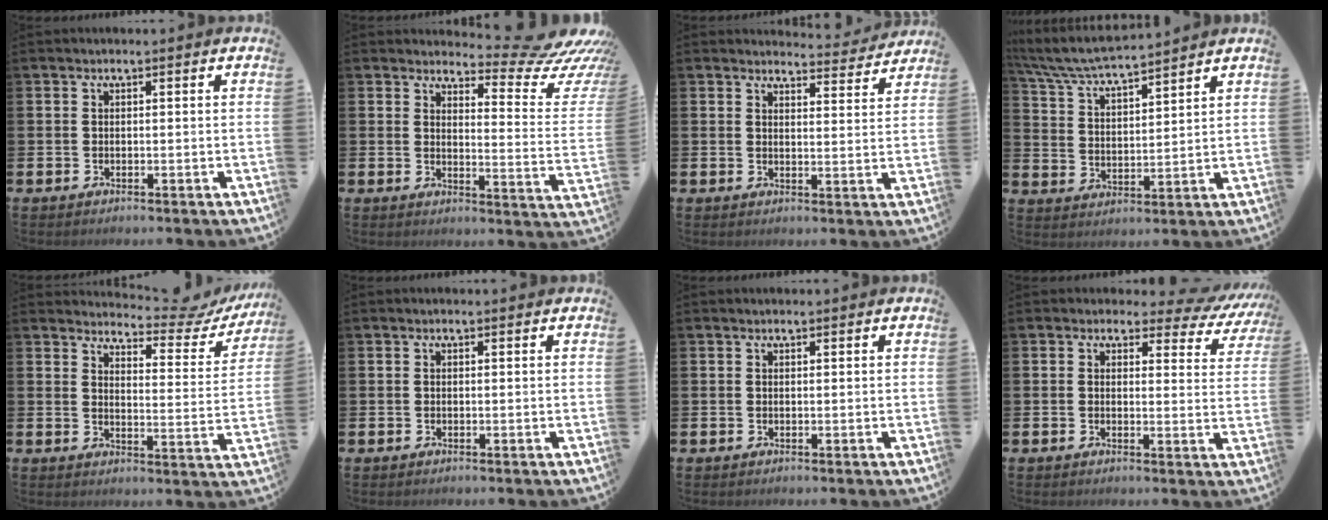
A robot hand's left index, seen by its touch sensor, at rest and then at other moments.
{"total": 6.6, "force": [6.0, 1.4, 2.4], "torque": [-0.033, -0.063, 0.094]}
{"total": 3.9, "force": [3.9, 0.4, 0.1], "torque": [-0.003, -0.030, 0.067]}
{"total": 6.5, "force": [6.2, 0.3, 1.8], "torque": [-0.065, -0.038, 0.109]}
{"total": 5.4, "force": [5.2, 1.0, 1.4], "torque": [-0.032, -0.040, 0.083]}
{"total": 0.0}
{"total": 0.6, "force": [0.5, 0.1, 0.1], "torque": [0.007, -0.003, 0.008]}
{"total": 2.8, "force": [2.1, 1.6, 0.8], "torque": [-0.011, -0.025, 0.027]}